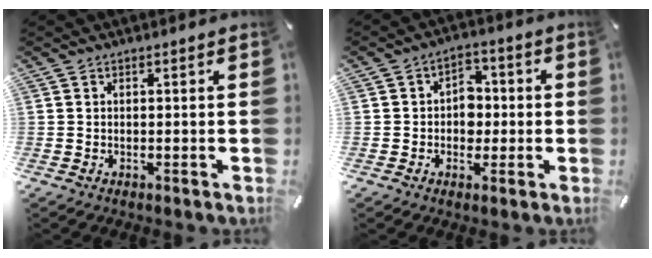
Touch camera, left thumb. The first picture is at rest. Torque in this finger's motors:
{"motor_torque": [0.11, 0.16, 0.04, 0.04, 0.02]}